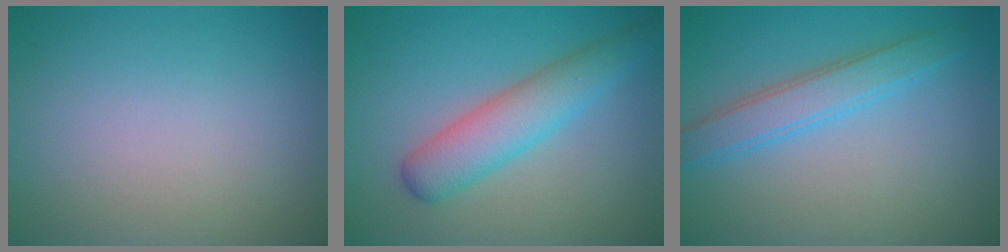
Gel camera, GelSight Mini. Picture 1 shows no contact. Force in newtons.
{"total": 4.5, "press": 4.5, "slide": 0.2}
{"total": 3.3, "press": 3.3, "slide": 0.1}